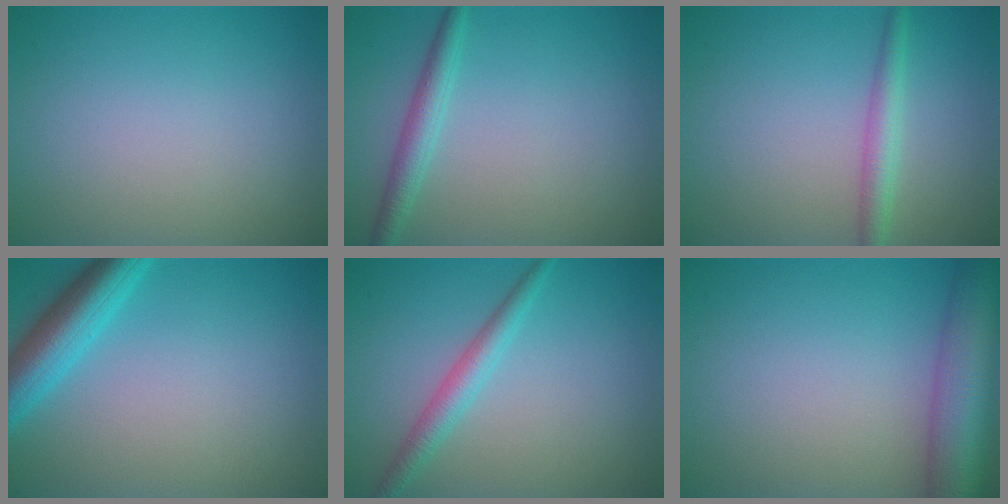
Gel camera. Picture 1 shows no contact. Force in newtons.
{"total": 2.3, "press": 2.3, "slide": 0.1}
{"total": 2.4, "press": 2.4, "slide": 0.0}
{"total": 5.1, "press": 5.1, "slide": 0.2}
{"total": 2.5, "press": 2.5, "slide": 0.1}
{"total": 8.5, "press": 8.5, "slide": 0.5}